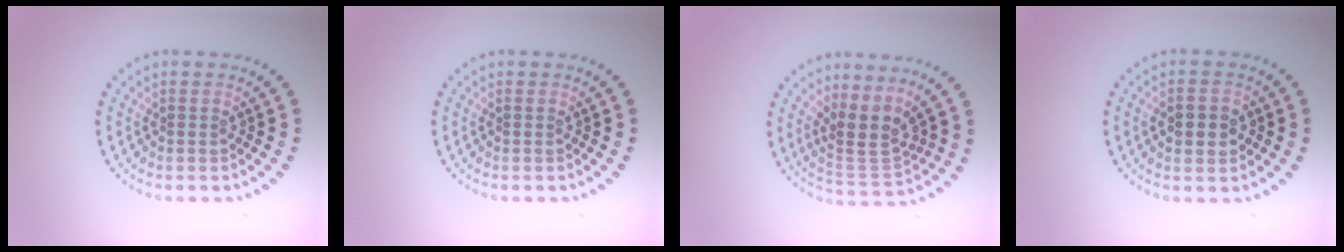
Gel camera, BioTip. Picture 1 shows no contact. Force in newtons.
{"total": 0.0}
{"total": 3.4, "press": 2.4, "slide": 2.4}
{"total": 2.4, "press": 2.4, "slide": 0.1}